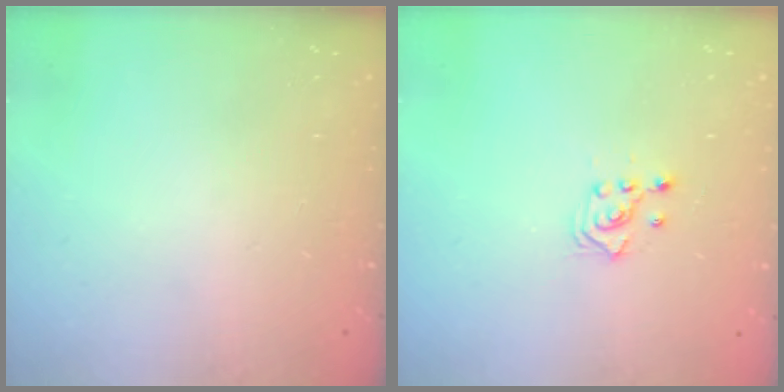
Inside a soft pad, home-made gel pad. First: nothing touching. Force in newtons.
{"total": 2.6, "press": 2.4, "slide": 1.0}